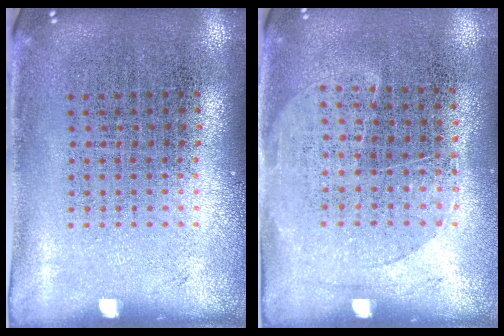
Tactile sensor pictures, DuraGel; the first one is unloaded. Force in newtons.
{"total": 1.3, "press": 1.1, "slide": 0.7}